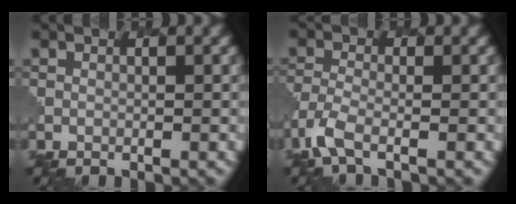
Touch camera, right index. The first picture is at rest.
{"total": 2.9, "force": [-2.0, 0.9, 1.9], "torque": [-0.054, -0.011, -0.052]}